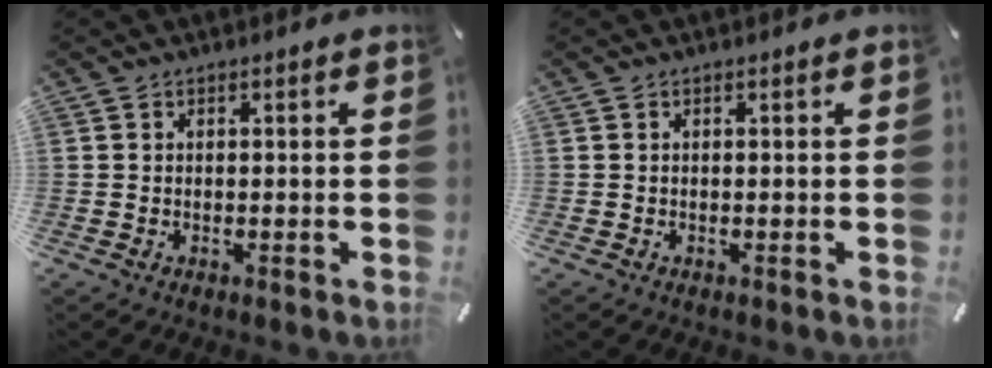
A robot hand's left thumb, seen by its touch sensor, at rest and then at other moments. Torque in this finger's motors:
{"motor_torque": [0.00, 0.00, 0.01, 0.00, 0.00]}